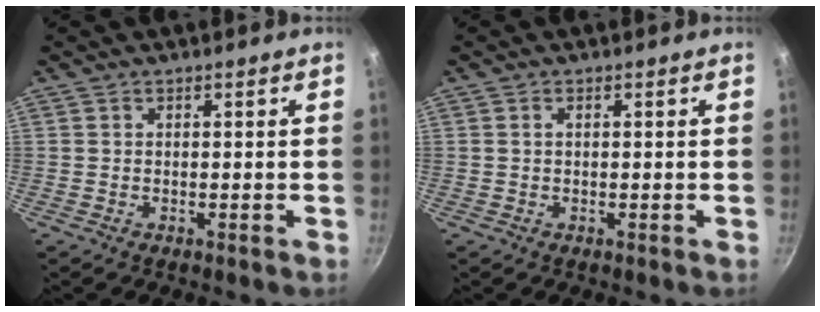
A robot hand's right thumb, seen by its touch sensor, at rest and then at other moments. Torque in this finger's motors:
{"motor_torque": [0.33, -0.29, 0.23, -0.21, 0.06]}